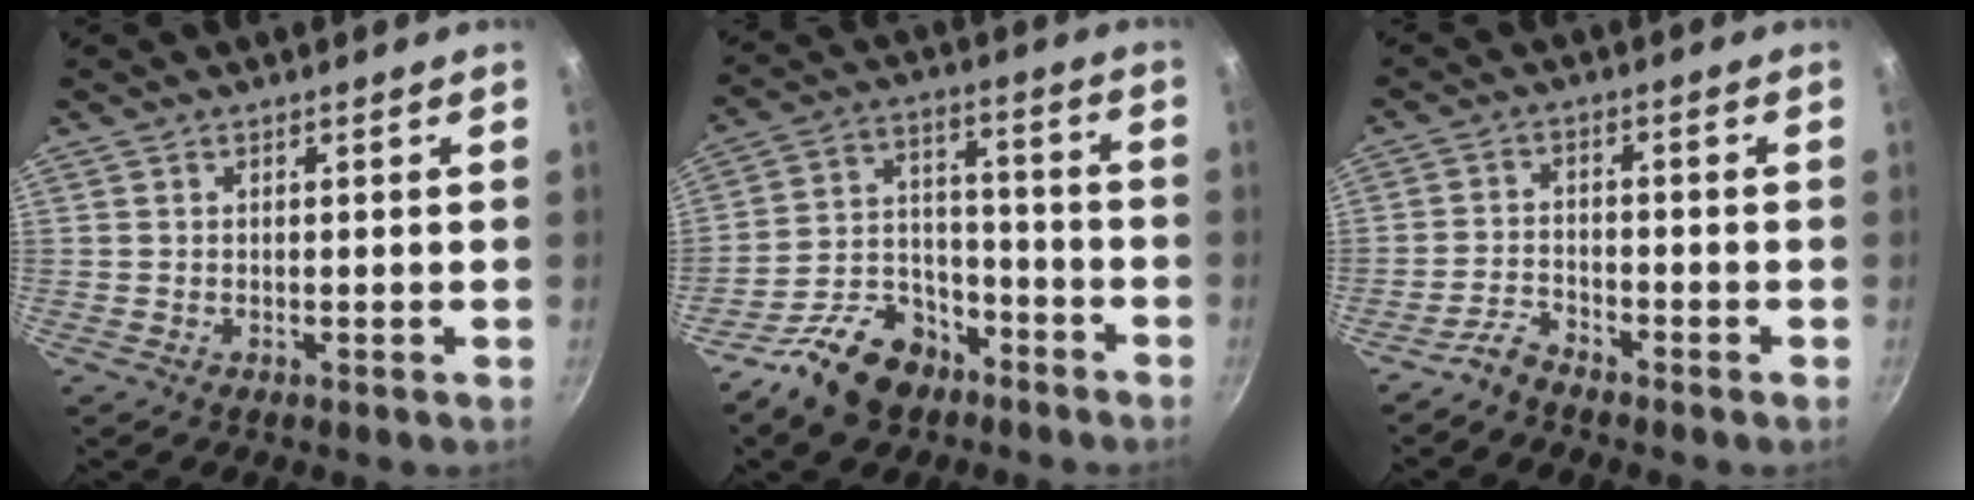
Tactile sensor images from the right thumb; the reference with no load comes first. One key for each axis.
{"total": 14.0, "fx": -9.4, "fy": 8.4, "fz": 6.1, "tx": -0.081, "ty": 0.078, "tz": -0.161}
{"total": 3.4, "fx": -3.1, "fy": 0.9, "fz": 1.0, "tx": -0.022, "ty": 0.029, "tz": -0.067}